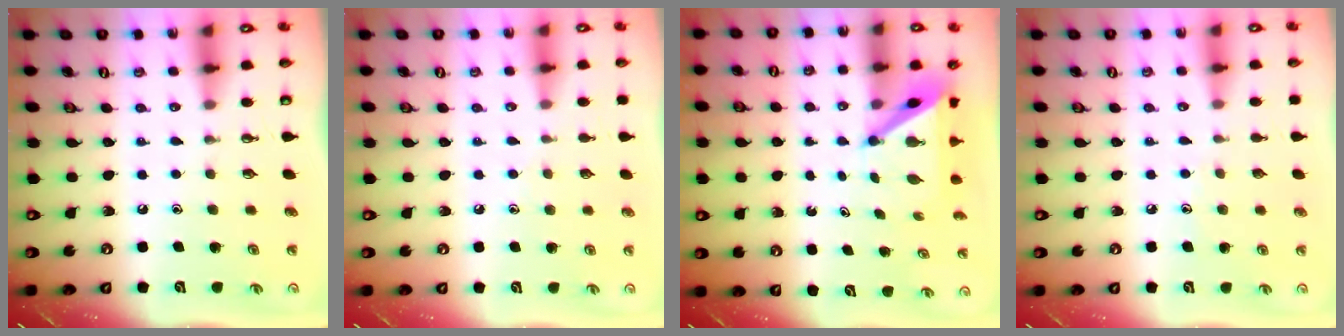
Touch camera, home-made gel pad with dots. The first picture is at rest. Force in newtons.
{"total": 4.0, "press": 4.0, "slide": 0.6}
{"total": 5.5, "press": 5.5, "slide": 0.5}
{"total": 3.5, "press": 3.5, "slide": 0.4}